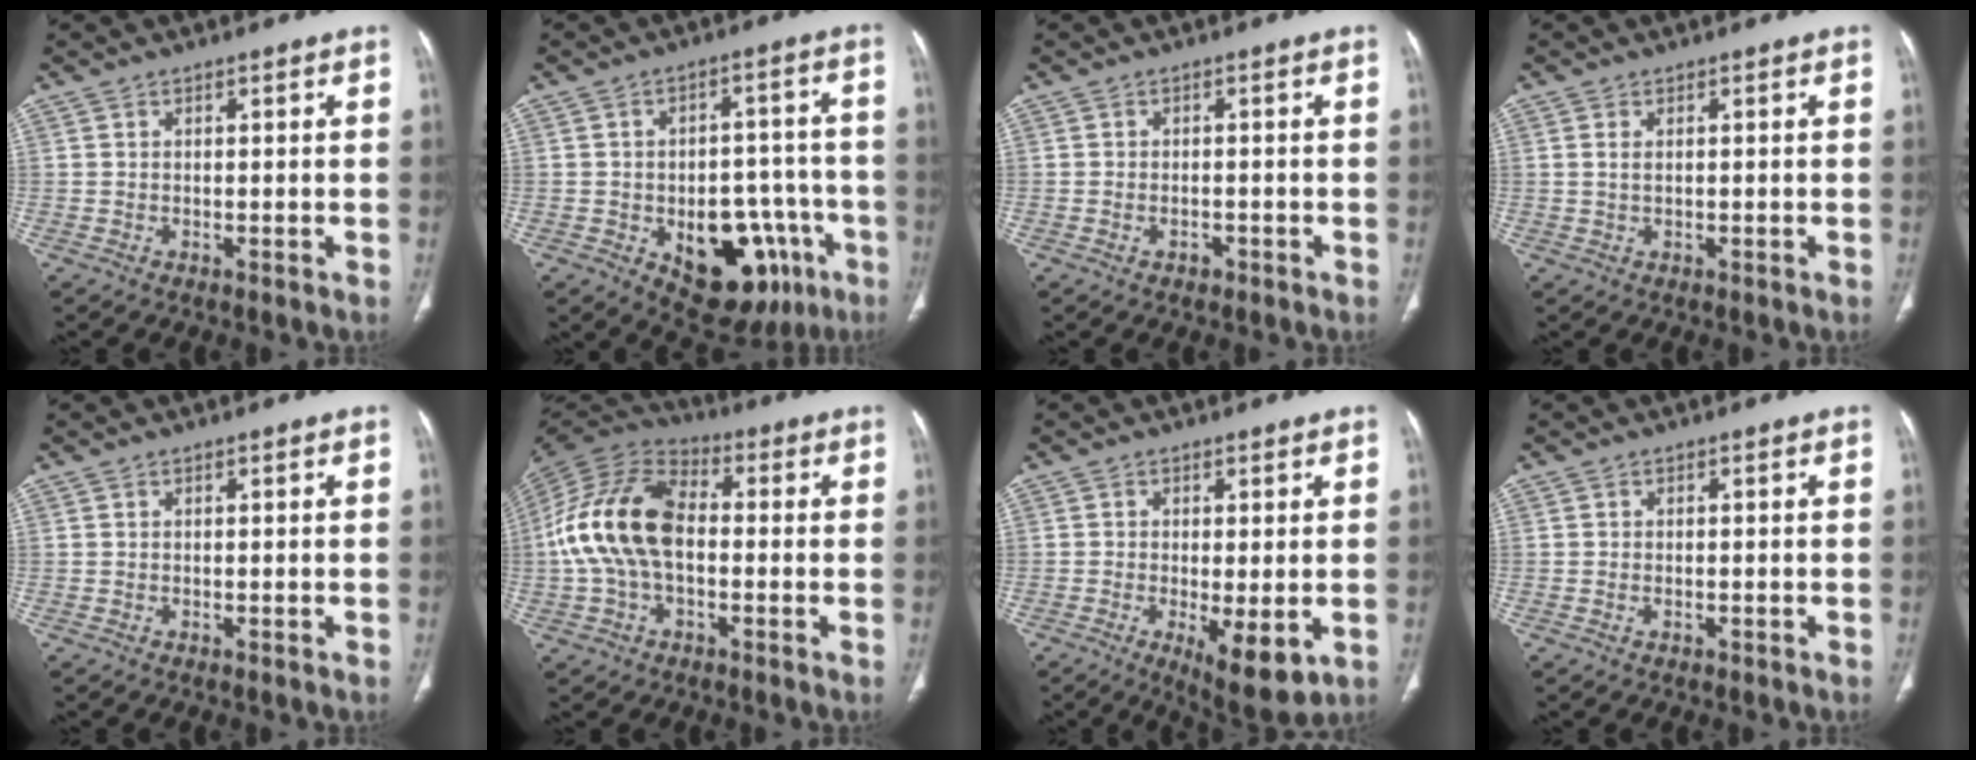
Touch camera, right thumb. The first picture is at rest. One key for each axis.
{"total": 17.9, "fx": -6.9, "fy": 10.6, "fz": 12.6, "tx": -0.130, "ty": 0.038, "tz": -0.077}
{"total": 1.6, "fx": -0.8, "fy": 1.0, "fz": 0.8, "tx": -0.015, "ty": 0.012, "tz": -0.008}
{"total": 1.3, "fx": 0.4, "fy": 0.7, "fz": 1.1, "tx": -0.028, "ty": 0.003, "tz": 0.013}
{"total": 0.0}
{"total": 16.5, "fx": -0.7, "fy": 10.2, "fz": 12.9, "tx": -0.255, "ty": 0.037, "tz": -0.021}
{"total": 8.9, "fx": -2.4, "fy": 3.1, "fz": 8.0, "tx": -0.121, "ty": -0.022, "tz": -0.031}
{"total": 0.7, "fx": -0.2, "fy": 0.4, "fz": 0.5, "tx": -0.013, "ty": 0.006, "tz": -0.001}